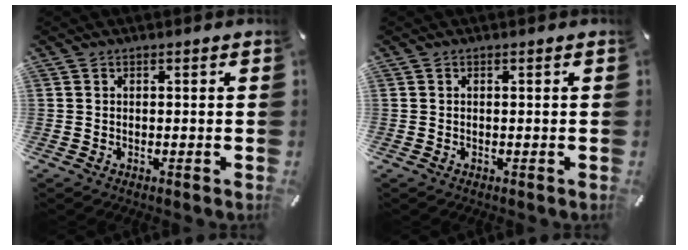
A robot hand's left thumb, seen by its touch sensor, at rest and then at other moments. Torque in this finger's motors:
{"motor_torque": [0.00, 0.00, -0.05, 0.05, 0.00]}